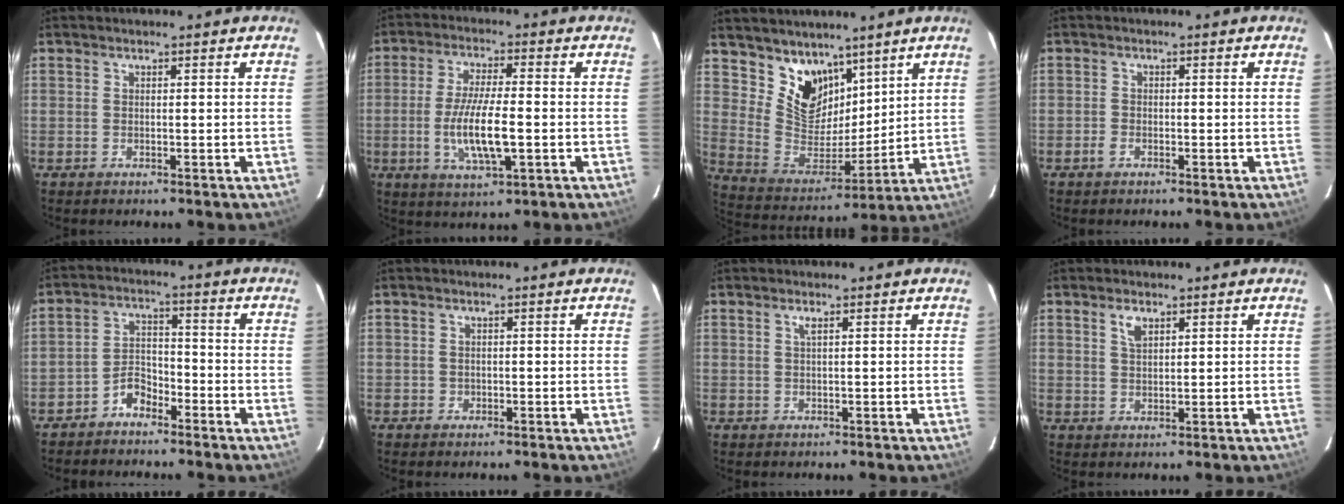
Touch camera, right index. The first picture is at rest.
{"total": 10.3, "force": [-2.2, 2.5, 9.7], "torque": [-0.190, -0.012, -0.038]}
{"total": 12.4, "force": [8.3, 7.8, 4.7], "torque": [-0.091, -0.002, 0.170]}
{"total": 1.2, "force": [-0.9, 0.7, 0.5], "torque": [-0.009, 0.002, -0.018]}
{"total": 4.6, "force": [-3.7, 2.2, 1.6], "torque": [-0.033, 0.019, -0.069]}
{"total": 0.9, "force": [-0.3, 0.8, 0.0], "torque": [0.003, 0.004, -0.002]}
{"total": 0.8, "force": [0.3, -0.2, 0.8], "torque": [-0.016, 0.003, 0.005]}
{"total": 2.6, "force": [1.5, 1.2, 1.7], "torque": [-0.032, 0.004, 0.028]}